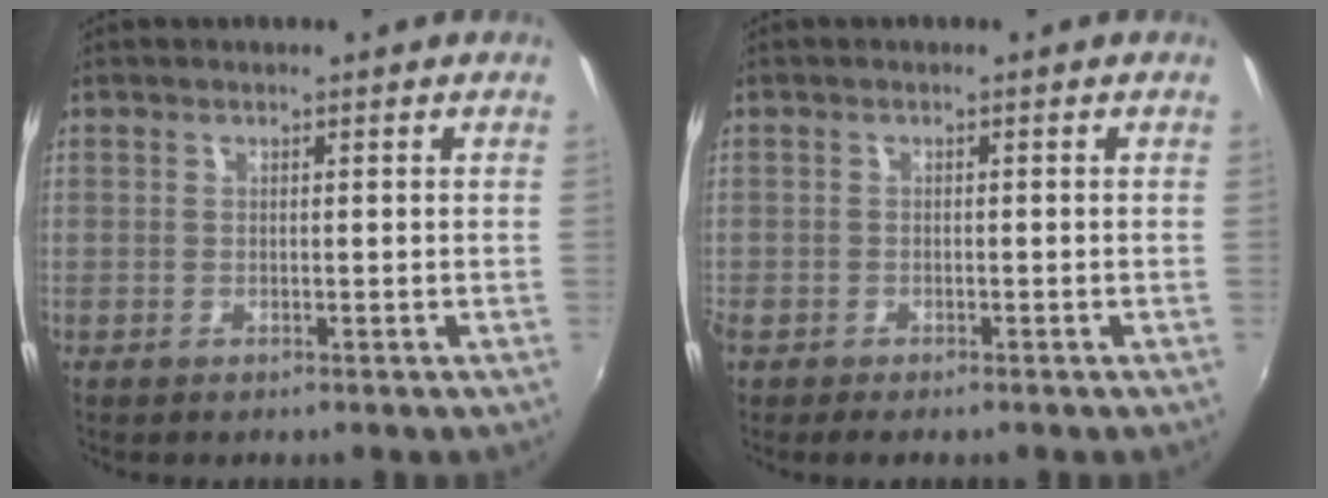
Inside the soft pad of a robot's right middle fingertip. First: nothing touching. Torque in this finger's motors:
{"motor_torque": [0.89, -0.87, 0.18, 0.10]}